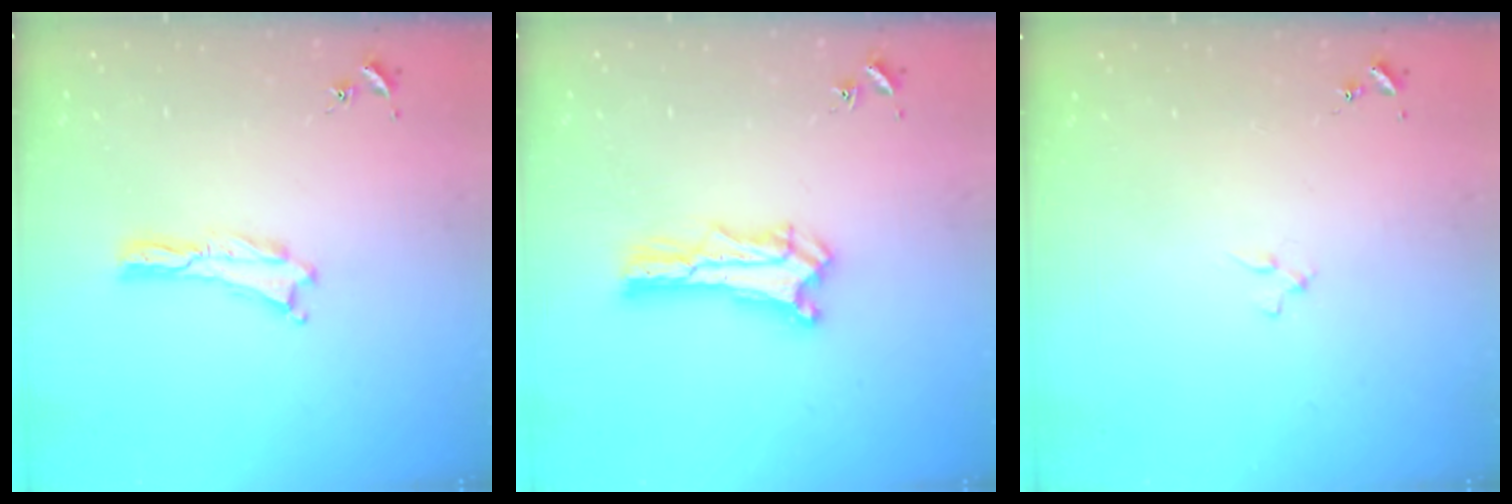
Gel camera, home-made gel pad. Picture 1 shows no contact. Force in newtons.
{"total": 1.4, "press": 1.4, "slide": 0.2}
{"total": 0.9, "press": 0.9, "slide": 0.2}